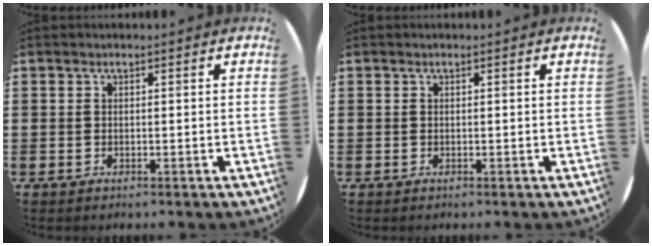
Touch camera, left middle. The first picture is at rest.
{"total": 0.0}